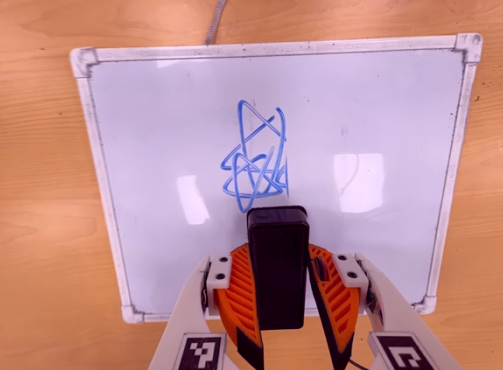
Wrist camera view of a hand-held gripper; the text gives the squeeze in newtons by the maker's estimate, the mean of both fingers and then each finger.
{"total": 7.9, "left": 7.7, "right": 8.2}